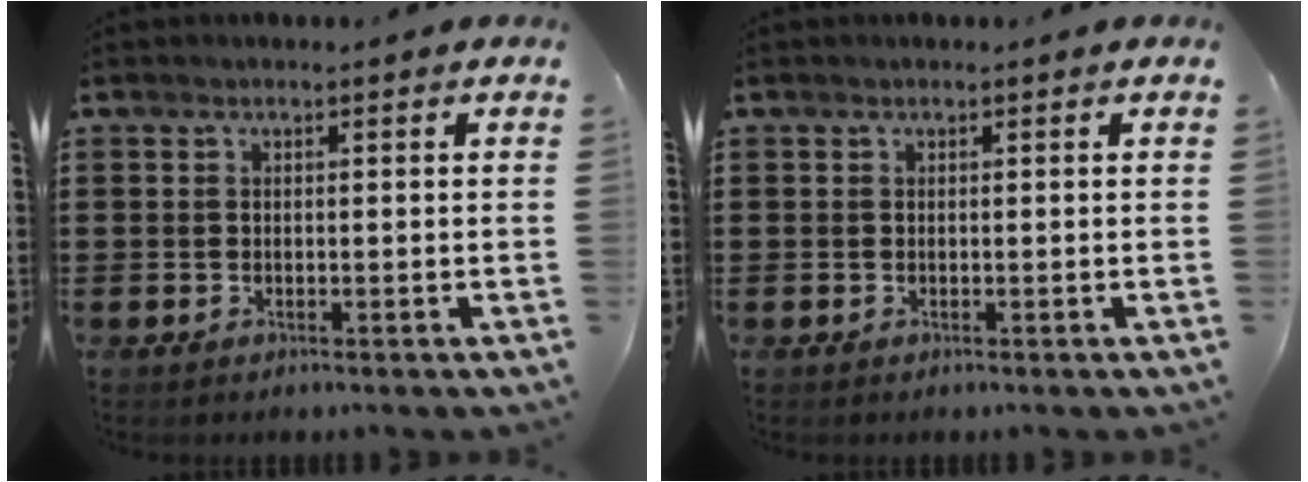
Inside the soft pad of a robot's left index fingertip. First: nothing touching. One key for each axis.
{"total": 0.0}